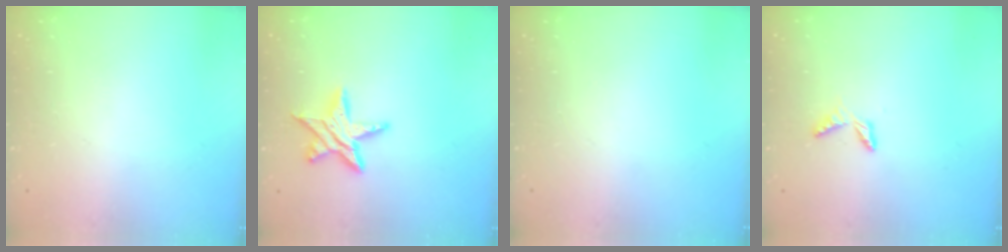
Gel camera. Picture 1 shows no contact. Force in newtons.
{"total": 10.8, "press": 10.7, "slide": 0.7}
{"total": 0.0}
{"total": 4.0, "press": 3.9, "slide": 0.3}